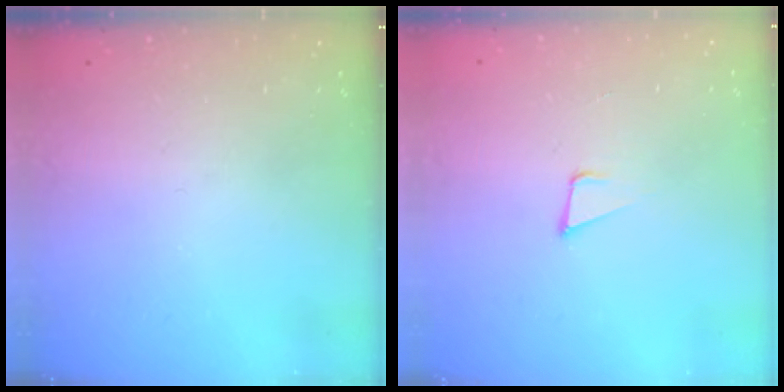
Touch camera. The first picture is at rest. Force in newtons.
{"total": 4.8, "press": 3.9, "slide": 2.7}